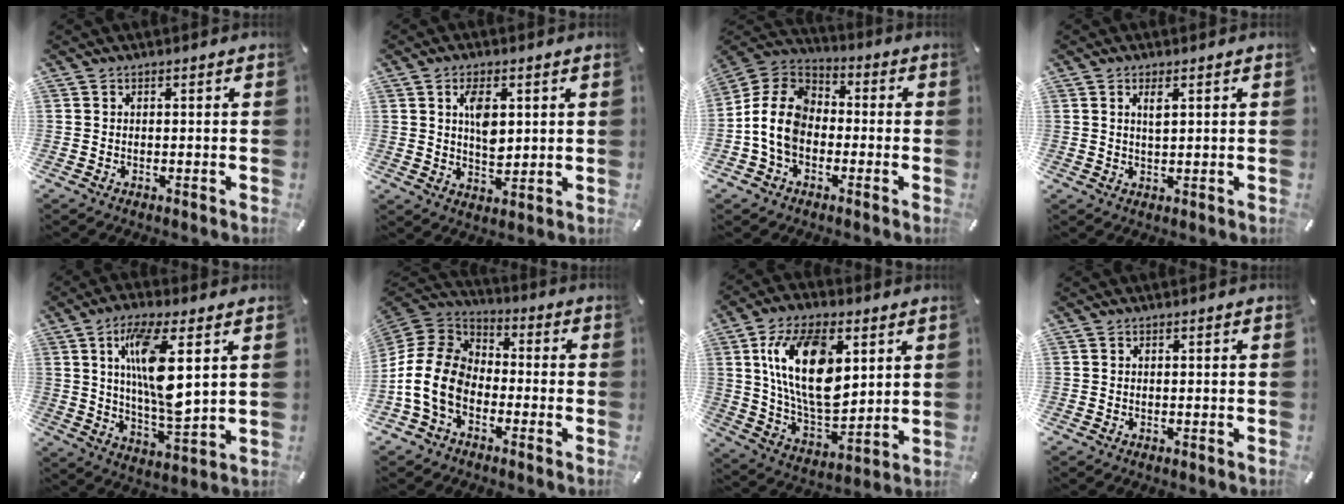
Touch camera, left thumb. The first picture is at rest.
{"total": 6.5, "force": [2.0, 3.6, 5.0], "torque": [-0.091, -0.006, 0.028]}
{"total": 11.1, "force": [-2.7, 8.7, 6.4], "torque": [-0.161, 0.020, -0.054]}
{"total": 2.5, "force": [1.1, 0.7, 2.2], "torque": [-0.046, 0.003, 0.018]}
{"total": 14.7, "force": [4.7, 4.6, 13.2], "torque": [-0.256, -0.019, 0.072]}
{"total": 13.0, "force": [-5.5, 9.2, 7.4], "torque": [-0.174, 0.029, -0.108]}
{"total": 20.3, "force": [6.3, 11.5, 15.5], "torque": [-0.312, -0.011, 0.107]}
{"total": 0.0}